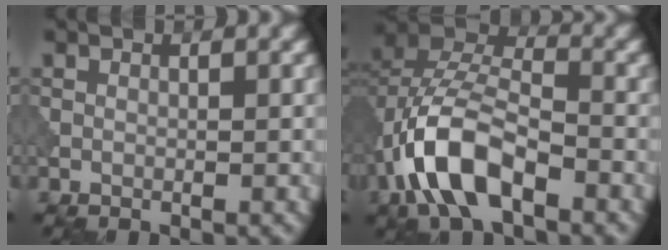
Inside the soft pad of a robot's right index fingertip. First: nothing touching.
{"total": 9.0, "force": [-4.0, 4.6, 6.6], "torque": [-0.136, 0.011, -0.084]}